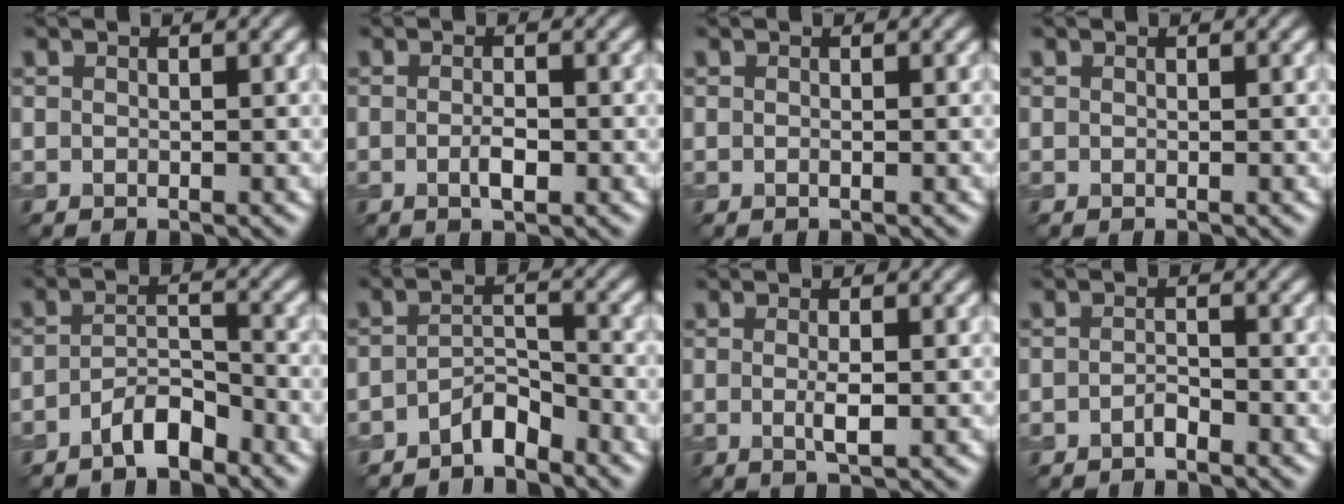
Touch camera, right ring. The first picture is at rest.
{"total": 1.6, "force": [-0.4, 0.4, 1.5], "torque": [-0.029, -0.002, -0.010]}
{"total": 0.0}
{"total": 0.0}
{"total": 3.3, "force": [-2.4, 1.1, 2.0], "torque": [-0.036, 0.011, -0.047]}
{"total": 2.8, "force": [-2.3, 0.9, 1.2], "torque": [-0.020, 0.013, -0.045]}
{"total": 1.9, "force": [-0.1, 0.3, 1.8], "torque": [-0.036, -0.005, -0.003]}
{"total": 1.1, "force": [-0.8, 0.3, 0.6], "torque": [-0.013, 0.004, -0.016]}